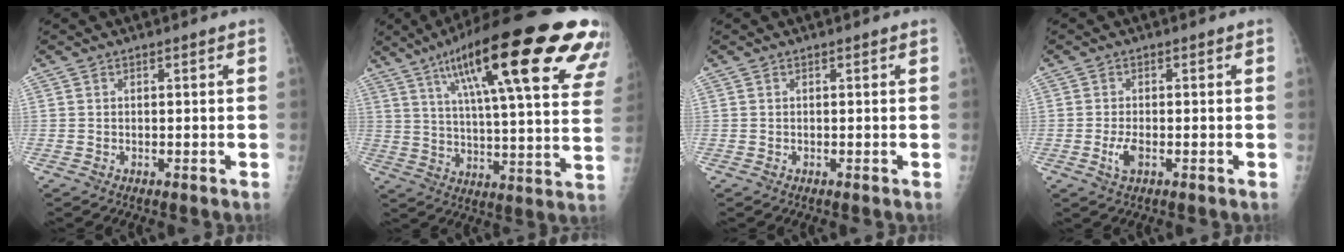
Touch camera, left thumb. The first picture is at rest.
{"total": 31.9, "force": [16.5, 7.0, 26.3], "torque": [-0.334, -0.011, 0.242]}
{"total": 0.0}
{"total": 2.7, "force": [-1.0, 1.2, 2.2], "torque": [-0.050, -0.002, -0.018]}